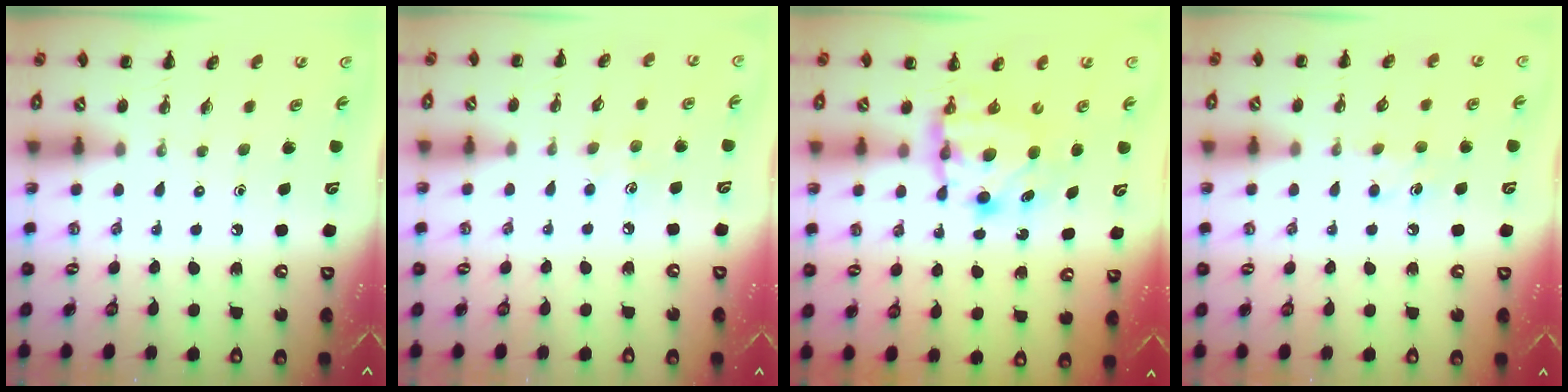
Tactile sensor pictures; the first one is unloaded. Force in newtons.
{"total": 4.8, "press": 4.7, "slide": 1.2}
{"total": 9.9, "press": 9.8, "slide": 1.4}
{"total": 5.5, "press": 5.2, "slide": 1.7}